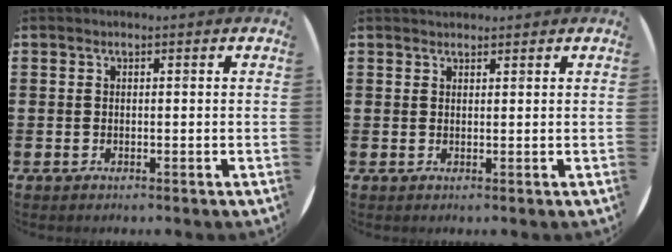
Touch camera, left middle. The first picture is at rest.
{"total": 1.0, "force": [1.0, 0.2, 0.0], "torque": [0.000, 0.001, 0.020]}